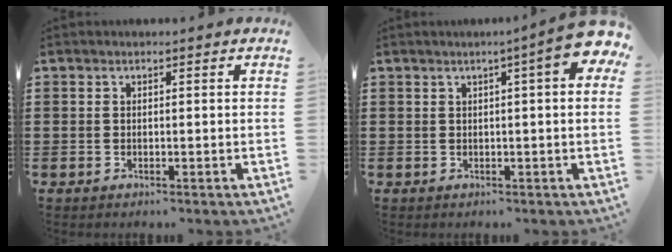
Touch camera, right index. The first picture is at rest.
{"total": 5.1, "force": [2.1, 0.3, 4.7], "torque": [-0.075, -0.005, 0.031]}